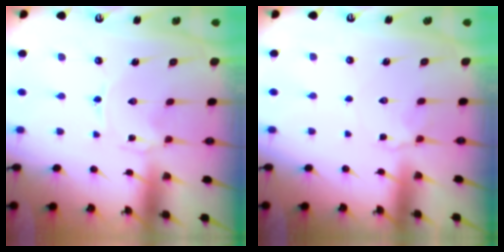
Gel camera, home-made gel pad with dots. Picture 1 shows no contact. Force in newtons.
{"total": 2.8, "press": 2.7, "slide": 0.5}